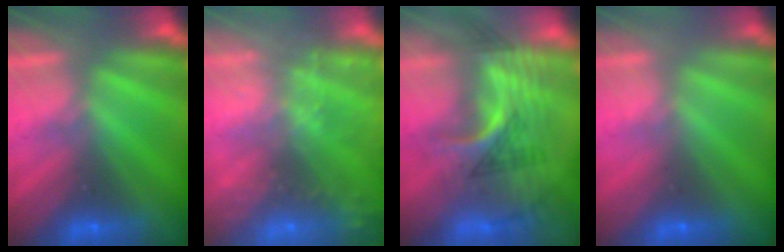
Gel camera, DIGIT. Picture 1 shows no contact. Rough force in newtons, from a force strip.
{"total": 5.8}
{"total": 2.8}
{"total": 3.6}